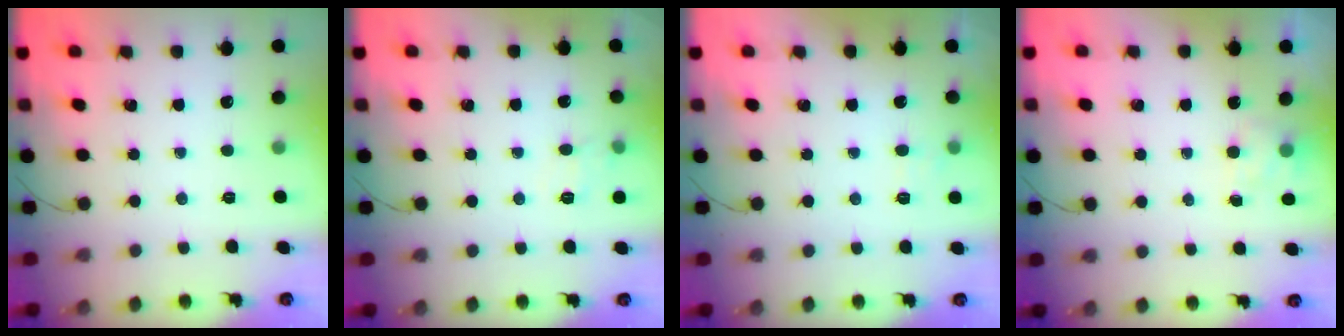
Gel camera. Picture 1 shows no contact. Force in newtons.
{"total": 4.5, "press": 4.2, "slide": 1.7}
{"total": 6.2, "press": 6.0, "slide": 1.5}
{"total": 3.6, "press": 3.4, "slide": 1.1}